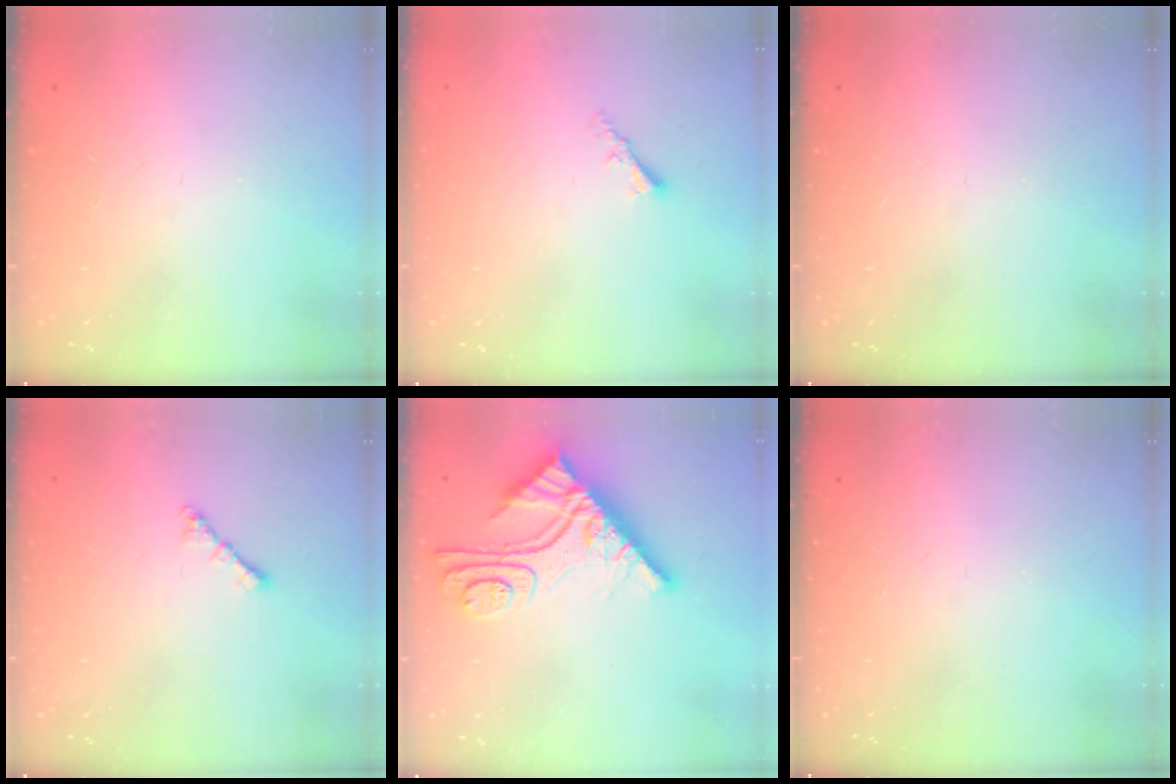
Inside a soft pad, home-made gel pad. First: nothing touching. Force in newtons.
{"total": 2.2, "press": 2.2, "slide": 0.4}
{"total": 0.0}
{"total": 2.0, "press": 1.9, "slide": 0.6}
{"total": 13.6, "press": 13.6, "slide": 1.3}
{"total": 0.0}